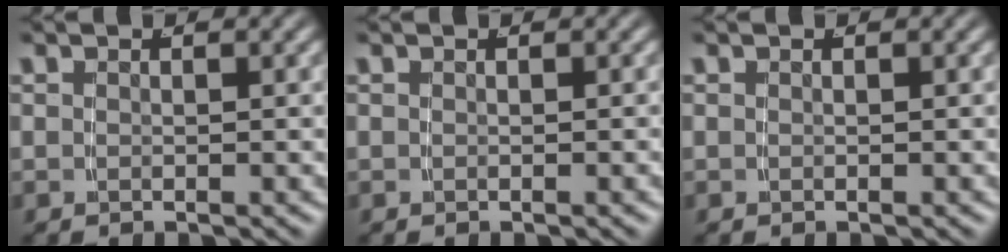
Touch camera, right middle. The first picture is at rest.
{"total": 0.0}
{"total": 0.0}